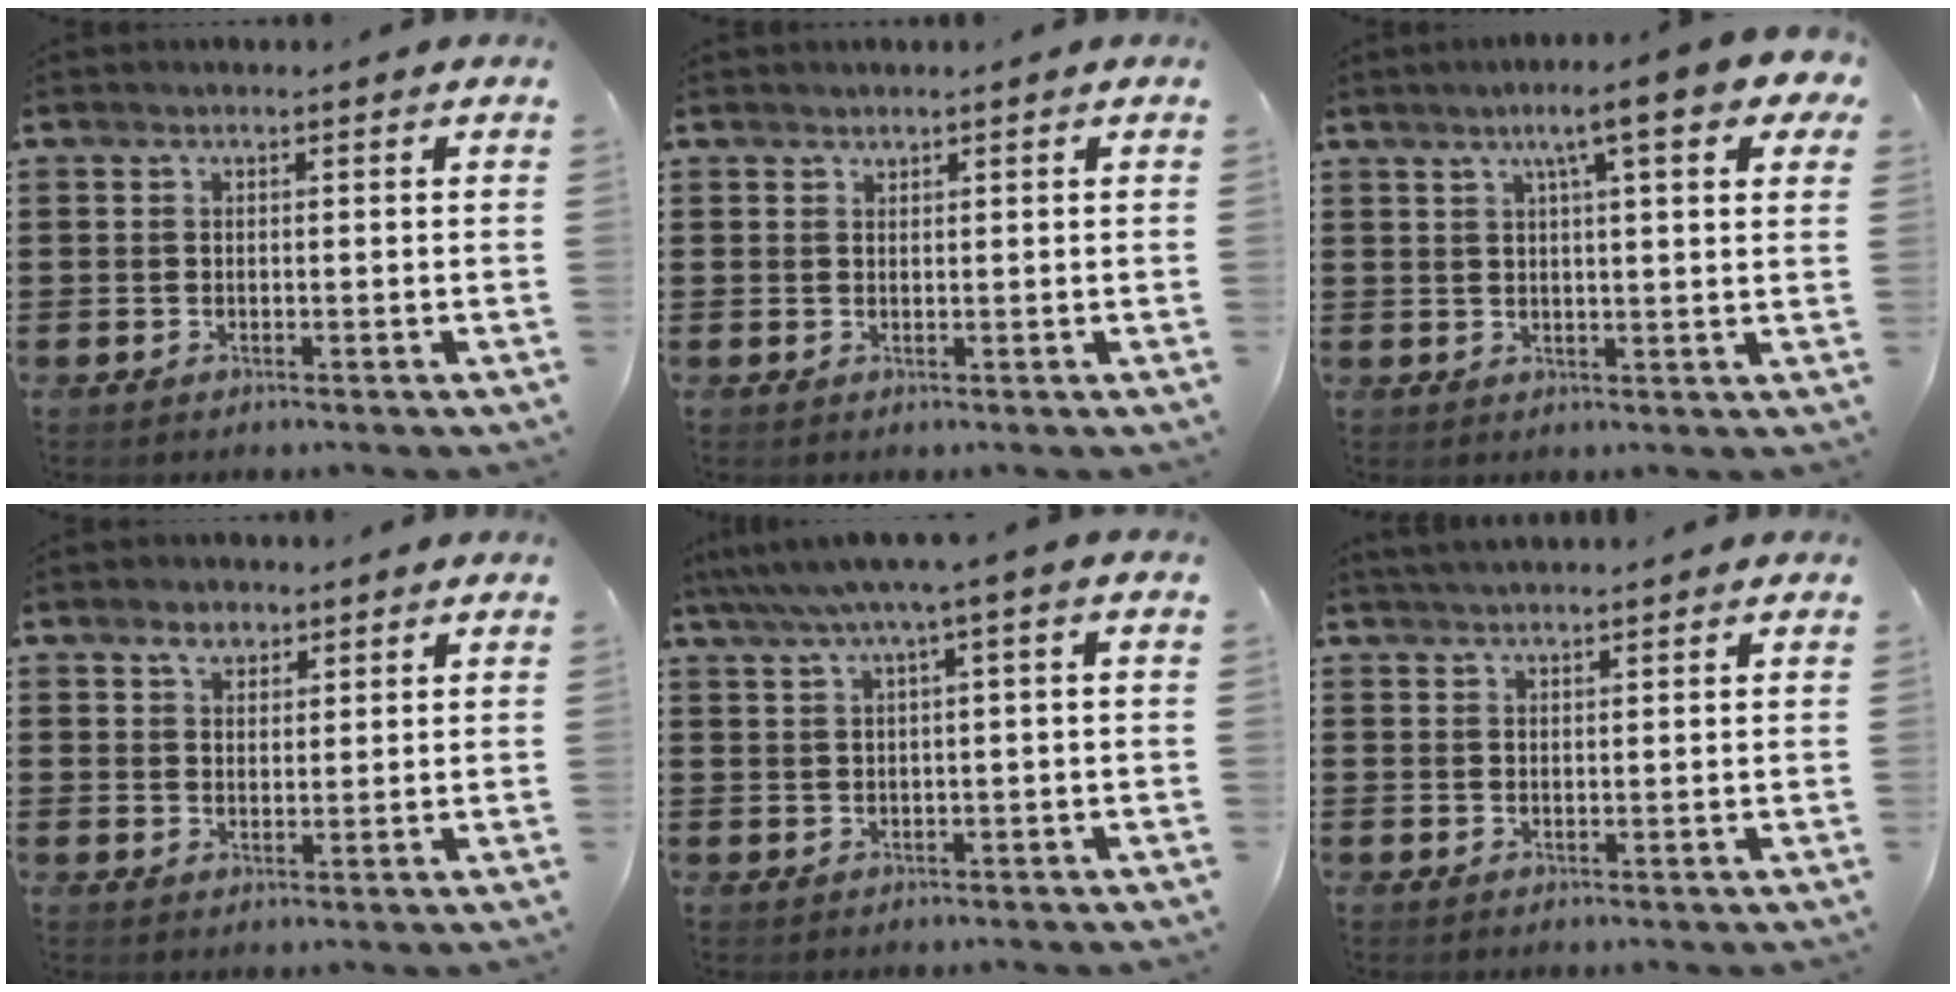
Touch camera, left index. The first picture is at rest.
{"total": 0.9, "force": [0.9, 0.3, -0.2], "torque": [0.000, 0.001, 0.018]}
{"total": 8.4, "force": [4.8, 0.7, 6.8], "torque": [-0.120, -0.005, 0.076]}
{"total": 3.0, "force": [2.2, 1.8, 1.1], "torque": [-0.021, 0.002, 0.040]}
{"total": 3.5, "force": [0.9, -0.5, 3.4], "torque": [-0.067, -0.009, 0.011]}
{"total": 1.6, "force": [1.6, 0.1, 0.3], "torque": [-0.009, 0.002, 0.031]}